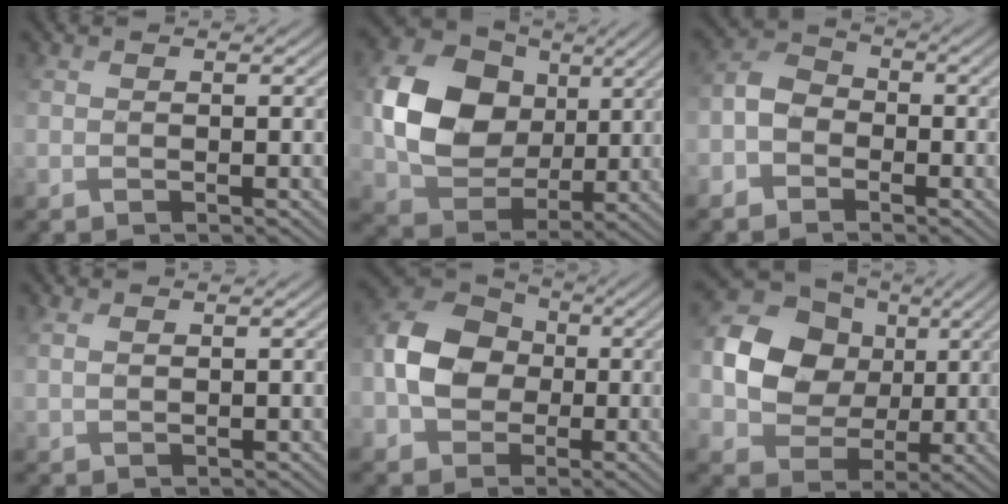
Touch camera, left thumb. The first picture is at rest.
{"total": 11.6, "force": [2.8, 9.4, 6.3], "torque": [-0.136, 0.008, 0.050]}
{"total": 3.9, "force": [-2.1, 2.9, 1.6], "torque": [-0.044, 0.009, -0.053]}
{"total": 1.6, "force": [1.5, 0.0, -0.4], "torque": [0.005, 0.006, 0.033]}
{"total": 8.1, "force": [-0.5, 6.7, 4.5], "torque": [-0.113, 0.011, -0.028]}
{"total": 15.3, "force": [4.0, 13.0, 7.0], "torque": [-0.217, 0.039, 0.081]}